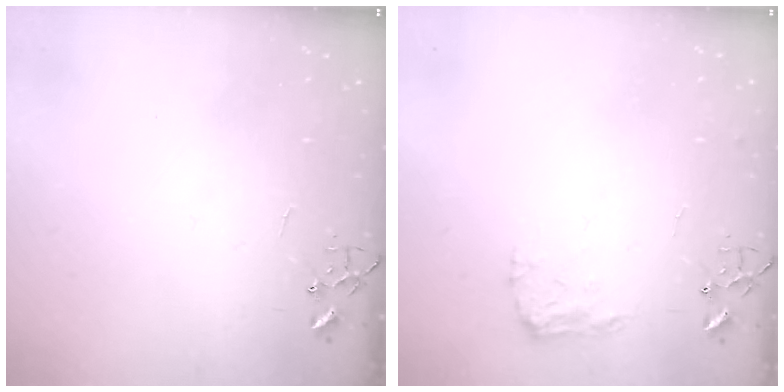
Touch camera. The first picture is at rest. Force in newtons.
{"total": 7.9, "press": 7.9, "slide": 0.1}